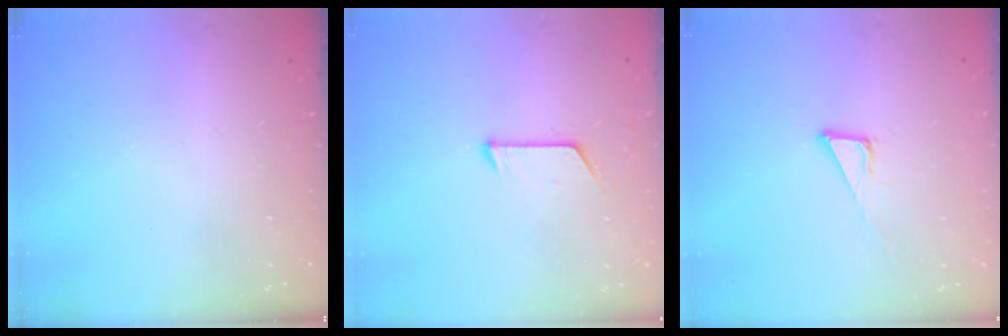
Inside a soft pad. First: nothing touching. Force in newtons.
{"total": 6.3, "press": 6.3, "slide": 0.5}
{"total": 4.3, "press": 4.3, "slide": 0.2}